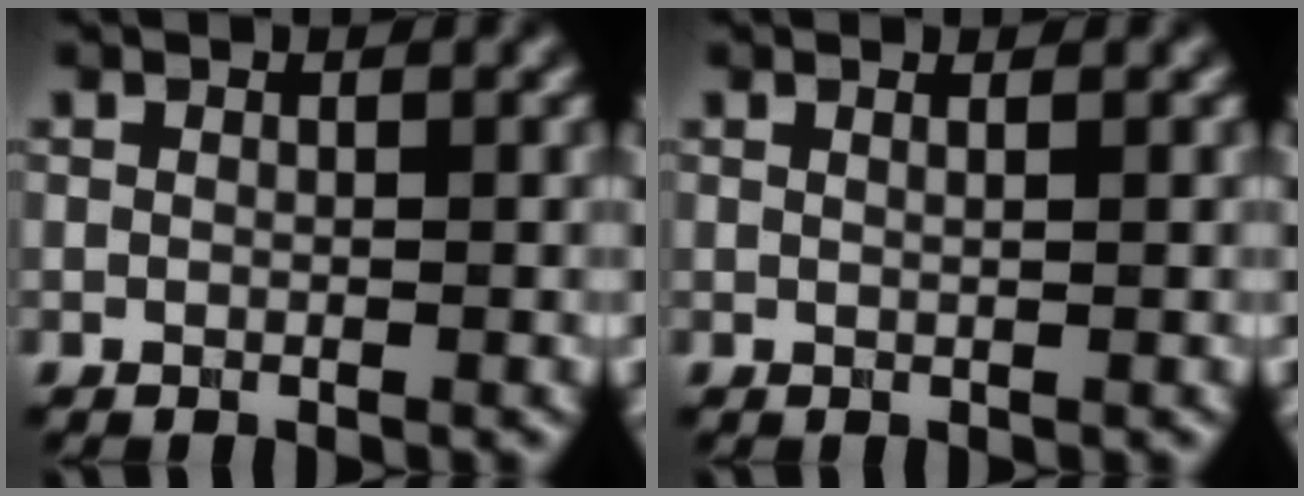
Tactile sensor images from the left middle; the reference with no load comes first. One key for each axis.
{"total": 1.4, "fx": 0.7, "fy": 0.7, "fz": 1.0, "tx": -0.001, "ty": 0.000, "tz": -0.009}